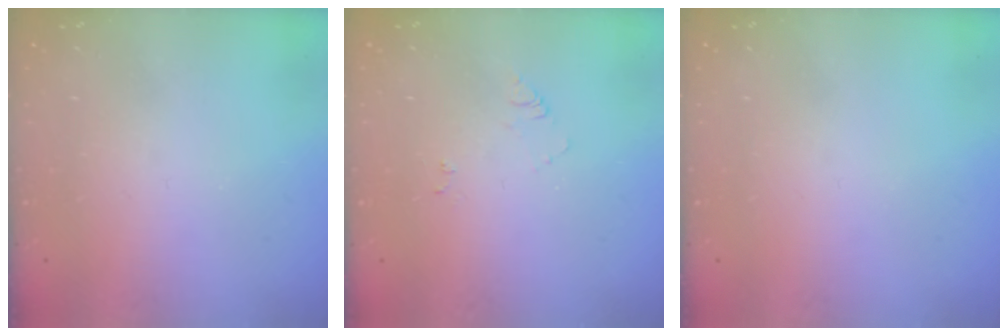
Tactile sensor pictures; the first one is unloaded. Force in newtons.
{"total": 6.0, "press": 6.0, "slide": 0.7}
{"total": 0.0}